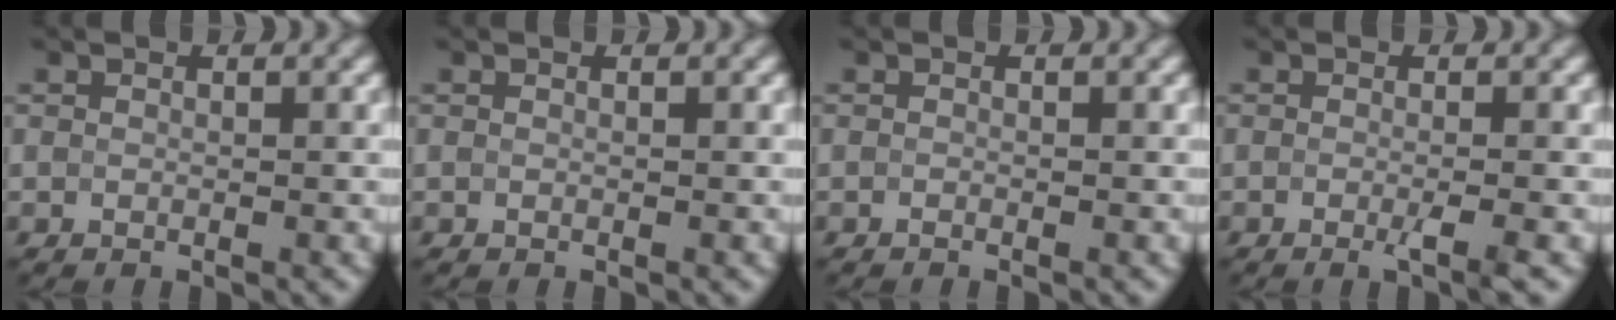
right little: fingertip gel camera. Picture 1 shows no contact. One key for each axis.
{"total": 0.0}
{"total": 0.6, "fx": -0.6, "fy": 0.2, "fz": 0.1, "tx": 0.003, "ty": -0.007, "tz": -0.009}
{"total": 1.7, "fx": -1.0, "fy": 0.1, "fz": 1.3, "tx": -0.017, "ty": -0.008, "tz": -0.017}